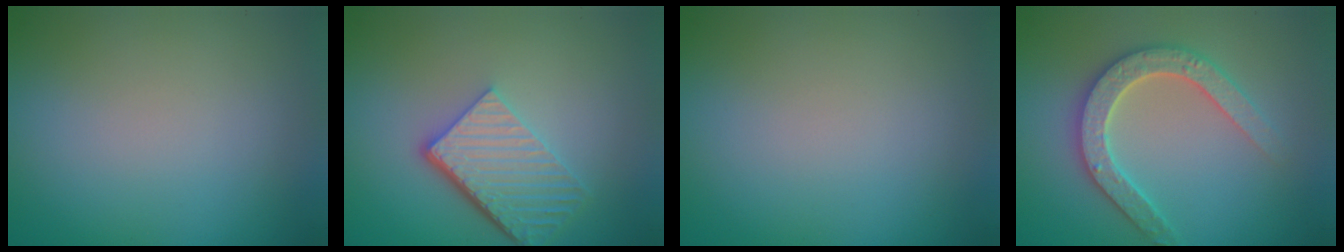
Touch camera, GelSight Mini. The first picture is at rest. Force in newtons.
{"total": 5.6, "press": 4.0, "slide": 4.0}
{"total": 0.0}
{"total": 4.6, "press": 4.6, "slide": 0.8}